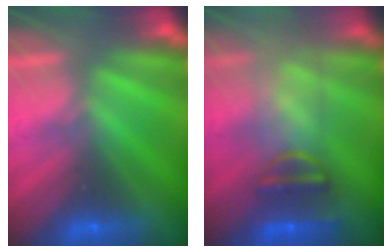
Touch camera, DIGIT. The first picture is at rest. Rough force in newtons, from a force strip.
{"total": 7.5}